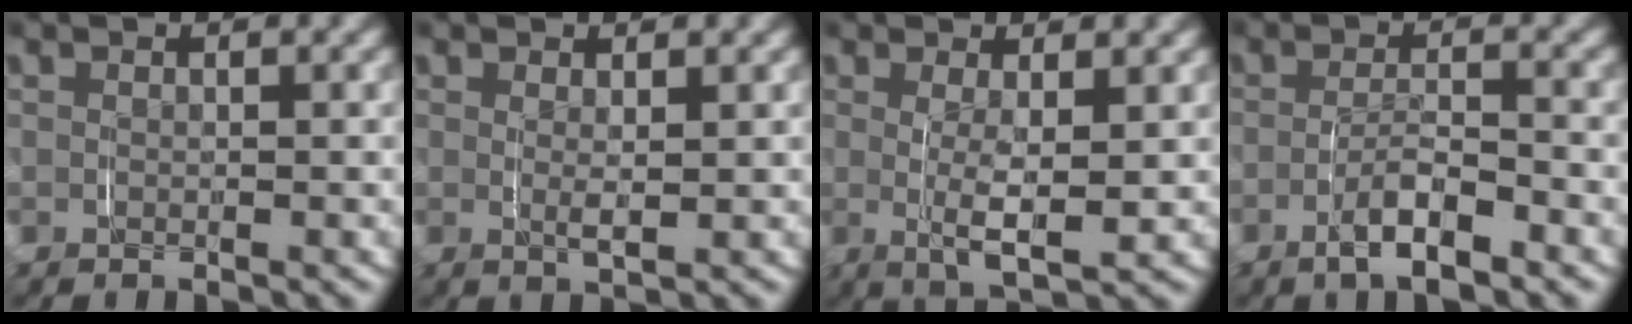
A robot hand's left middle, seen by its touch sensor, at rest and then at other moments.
{"total": 1.4, "force": [0.5, 0.1, 1.3], "torque": [-0.027, -0.007, 0.013]}
{"total": 4.1, "force": [0.2, 1.1, 3.9], "torque": [-0.069, -0.014, 0.009]}
{"total": 3.1, "force": [-2.0, 0.6, 2.3], "torque": [-0.042, 0.003, -0.038]}